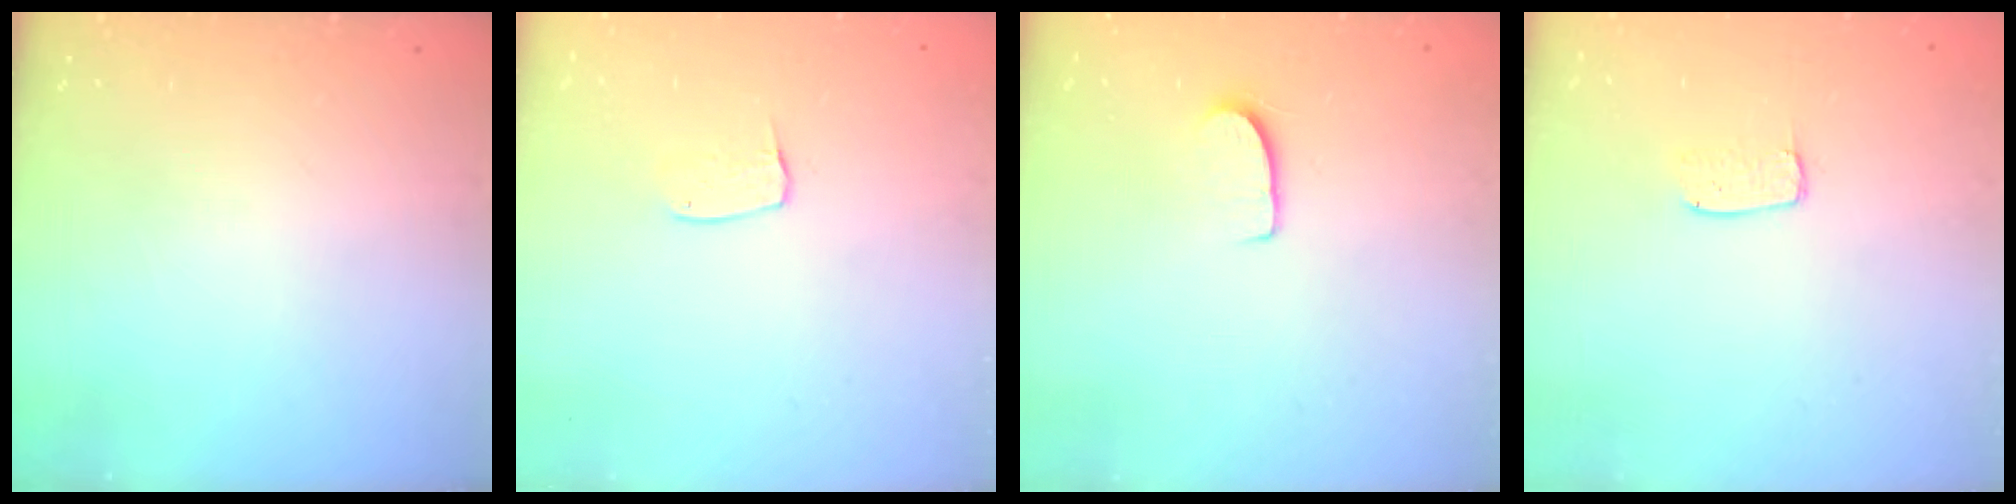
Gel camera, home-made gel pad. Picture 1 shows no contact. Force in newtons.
{"total": 5.6, "press": 5.6, "slide": 0.3}
{"total": 6.6, "press": 6.5, "slide": 0.4}
{"total": 3.8, "press": 3.8, "slide": 0.3}